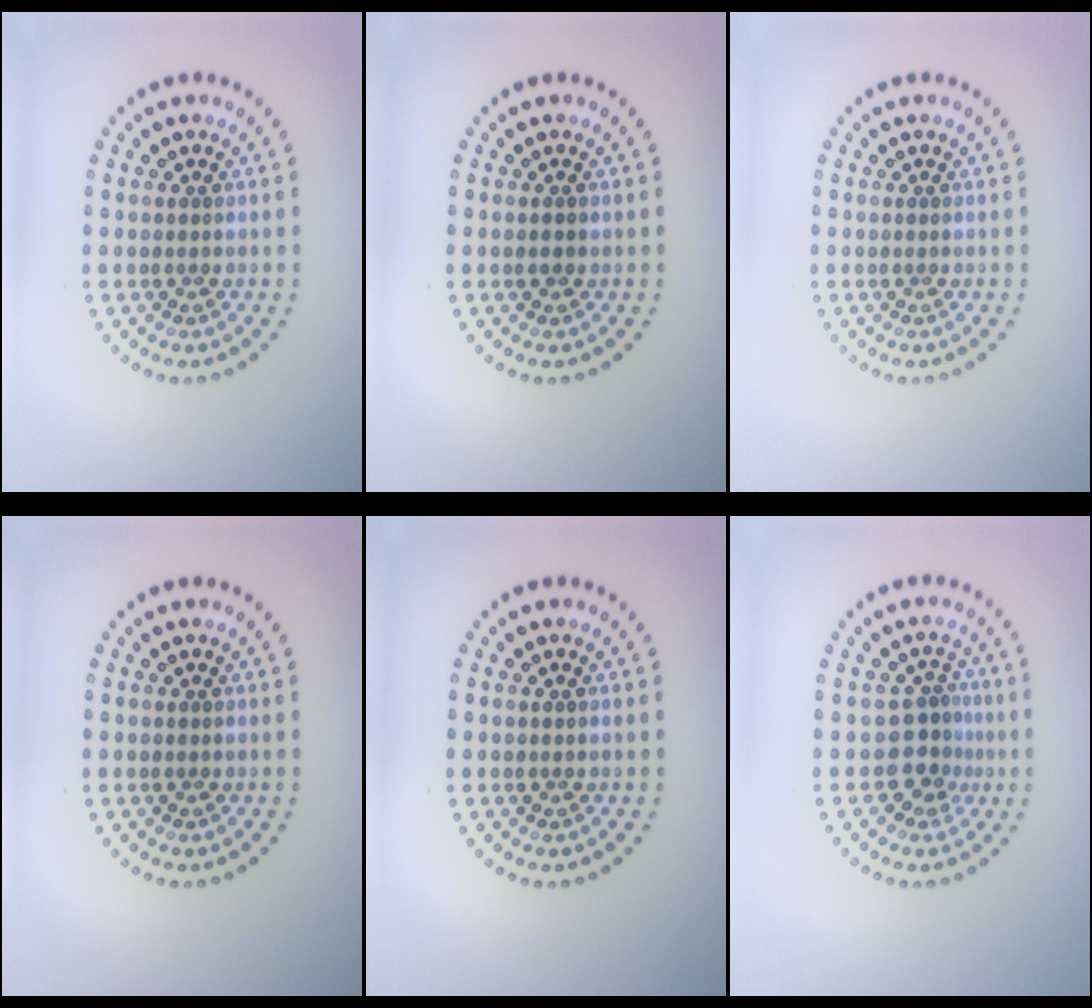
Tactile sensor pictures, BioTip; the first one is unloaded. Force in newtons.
{"total": 1.0, "press": 1.0, "slide": 0.0}
{"total": 0.0}
{"total": 0.0}
{"total": 0.0}
{"total": 2.8, "press": 2.2, "slide": 1.8}